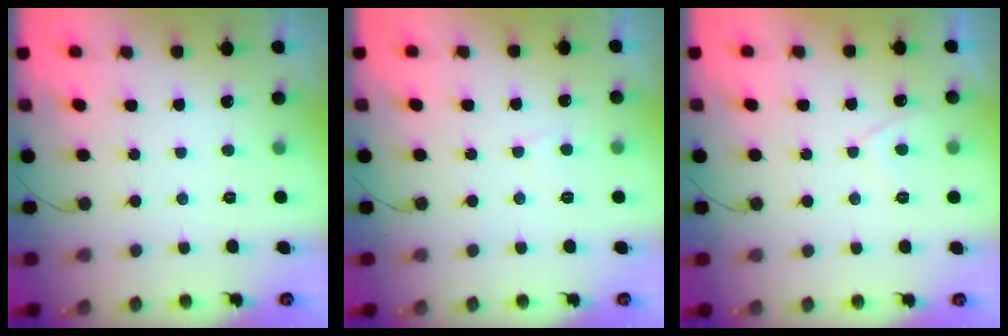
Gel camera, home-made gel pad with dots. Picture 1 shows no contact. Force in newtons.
{"total": 2.5, "press": 2.4, "slide": 0.4}
{"total": 2.9, "press": 2.8, "slide": 0.5}